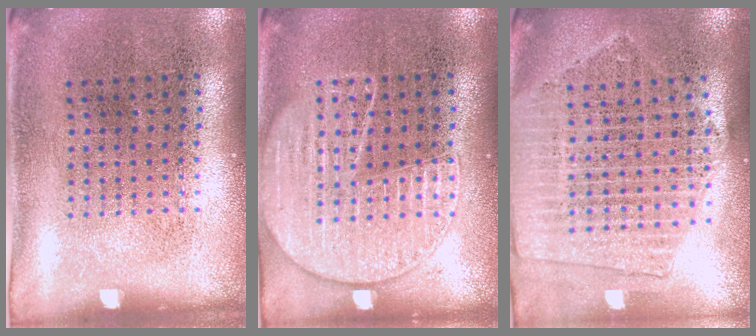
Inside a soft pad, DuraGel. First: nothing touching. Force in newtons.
{"total": 2.9, "press": 2.9, "slide": 0.3}
{"total": 2.1, "press": 1.9, "slide": 0.8}